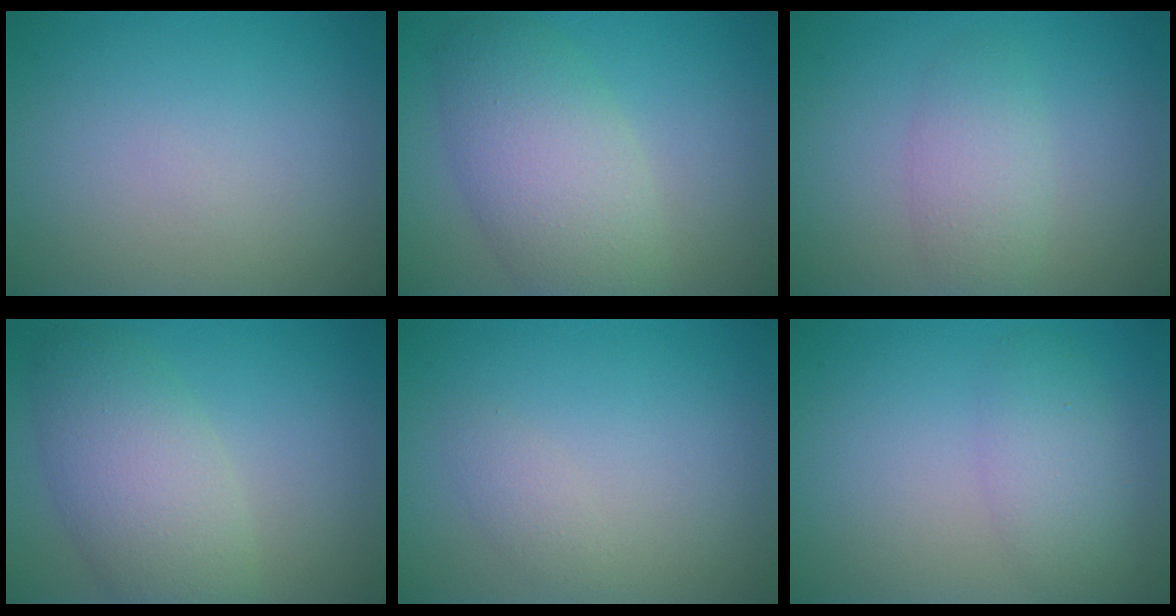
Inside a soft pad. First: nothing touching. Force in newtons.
{"total": 6.6, "press": 6.6, "slide": 0.4}
{"total": 2.8, "press": 2.8, "slide": 0.2}
{"total": 6.1, "press": 6.0, "slide": 0.3}
{"total": 1.1, "press": 1.1, "slide": 0.0}
{"total": 3.0, "press": 3.0, "slide": 0.1}